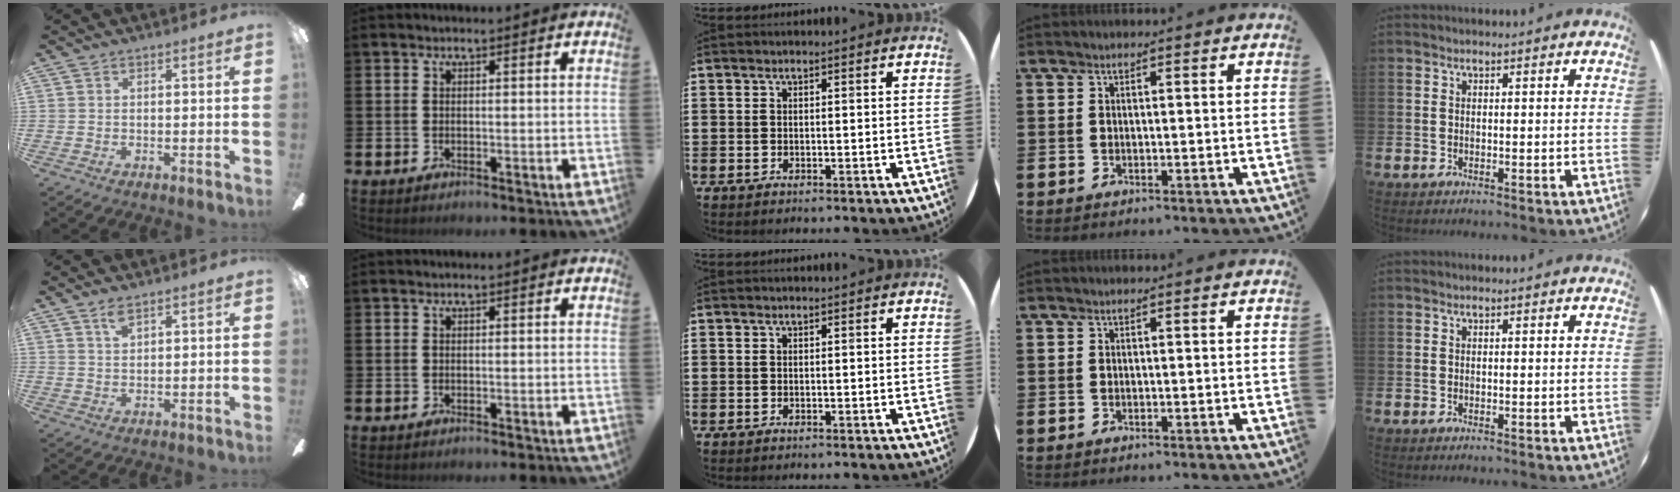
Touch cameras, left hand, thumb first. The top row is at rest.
{"thumb": {"total": 3.1, "force": [2.2, 1.1, 1.9], "torque": [-0.044, 0.002, 0.039]}}